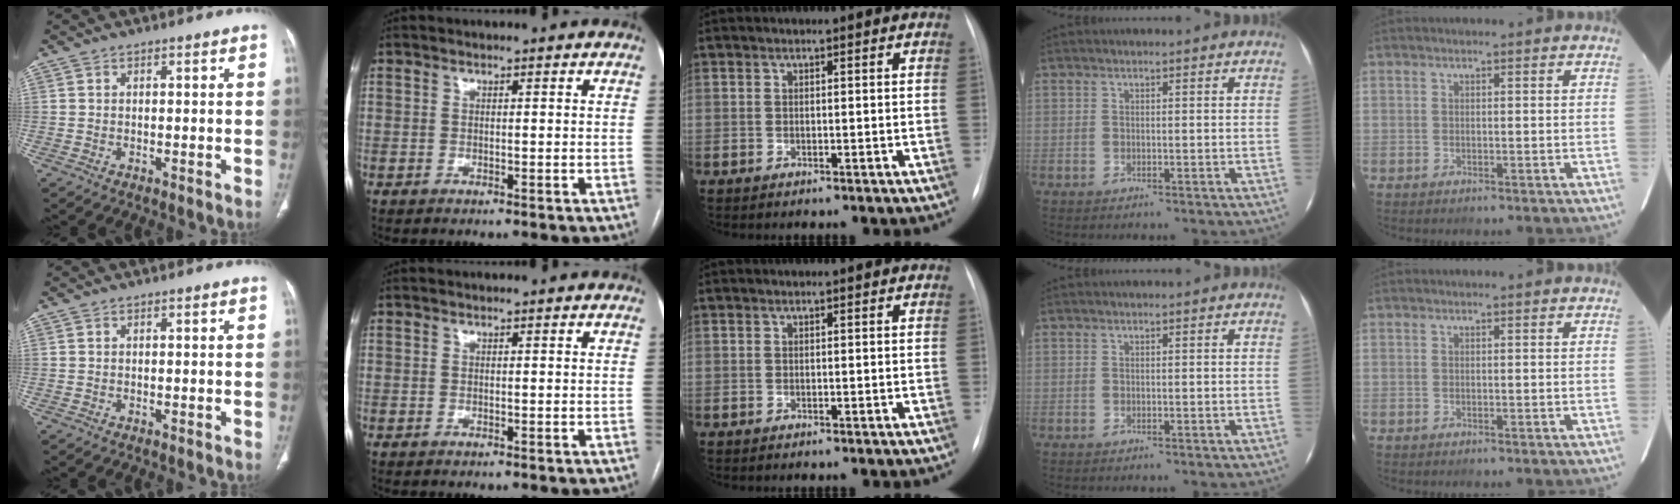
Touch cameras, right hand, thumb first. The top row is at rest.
{}